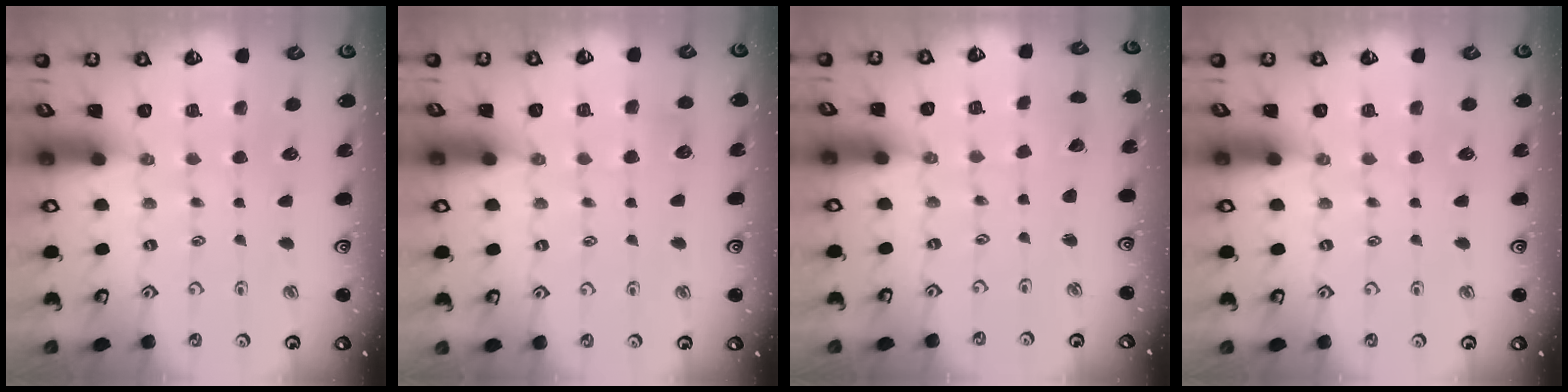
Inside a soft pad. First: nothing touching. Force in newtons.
{"total": 3.7, "press": 3.7, "slide": 0.4}
{"total": 1.7, "press": 1.7, "slide": 0.1}
{"total": 0.0}